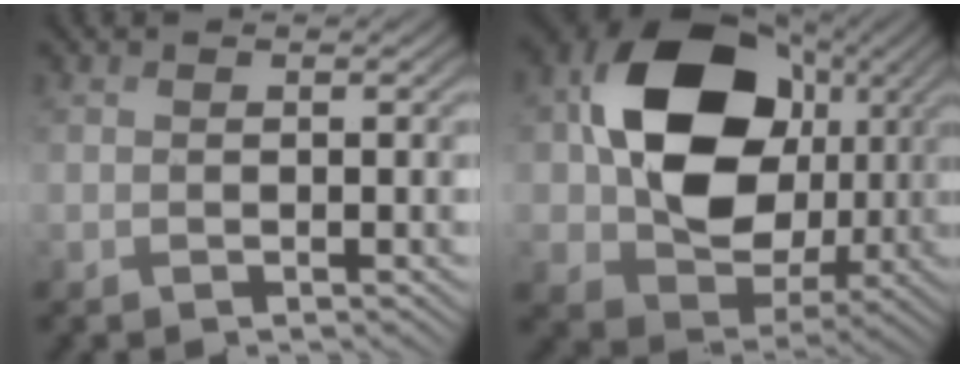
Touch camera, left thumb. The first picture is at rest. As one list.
[{"total": 16.4, "force": [2.7, 12.9, 9.8], "torque": [-0.183, 0.000, 0.050]}]